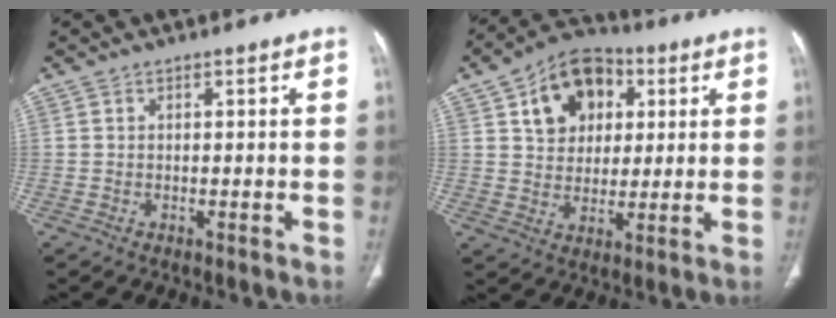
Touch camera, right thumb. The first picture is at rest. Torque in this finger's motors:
{"motor_torque": [-0.12, 0.25, 0.02, 0.01, 0.09]}